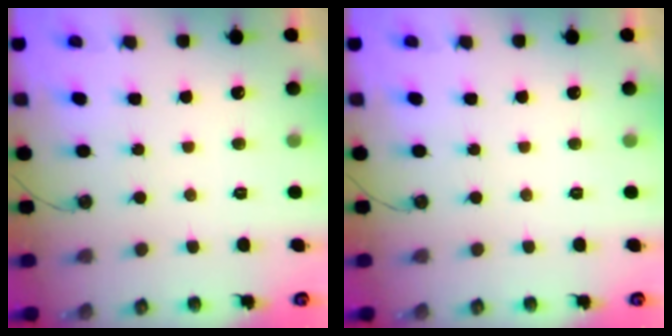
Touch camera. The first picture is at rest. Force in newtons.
{"total": 0.0}